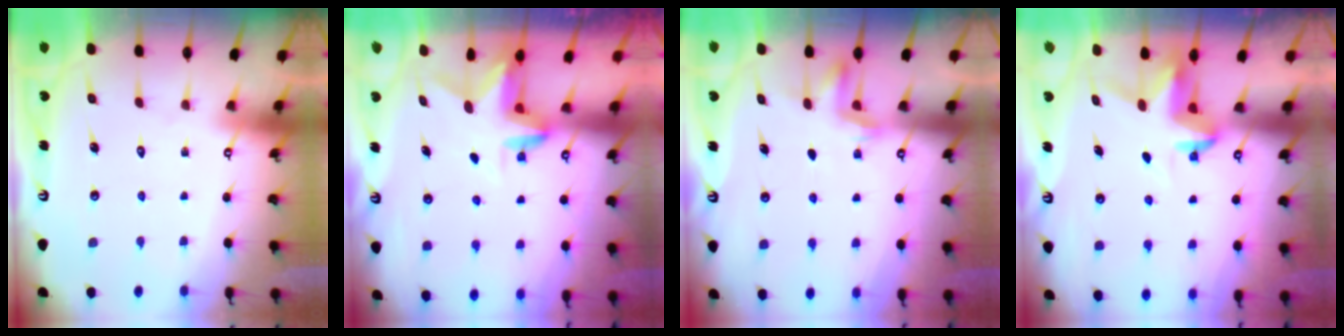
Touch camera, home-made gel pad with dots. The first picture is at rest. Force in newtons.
{"total": 3.1, "press": 3.1, "slide": 0.3}
{"total": 3.0, "press": 2.9, "slide": 0.6}
{"total": 3.9, "press": 3.8, "slide": 0.3}